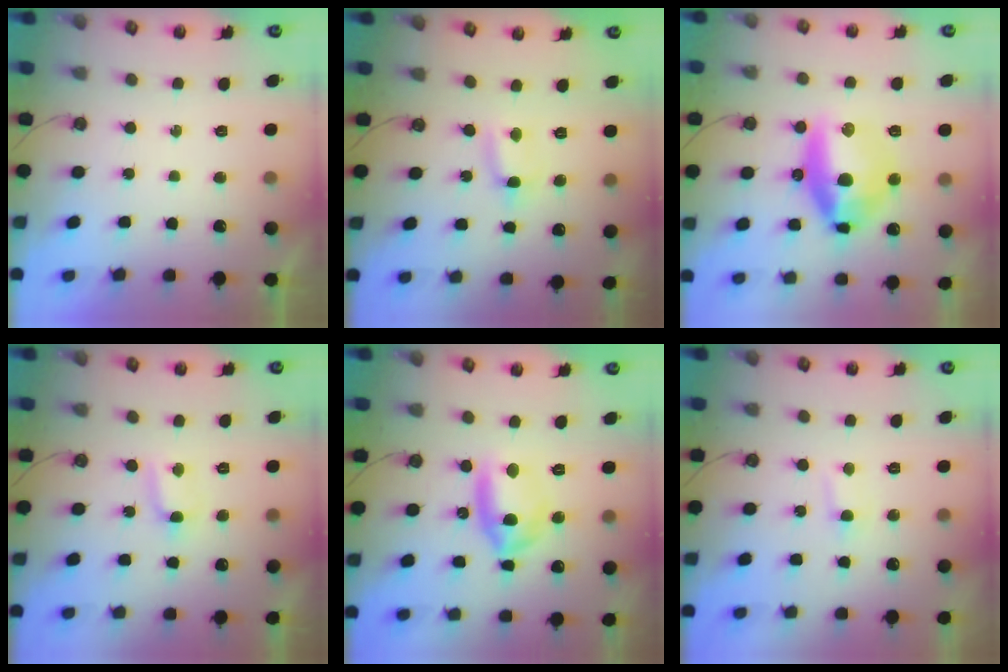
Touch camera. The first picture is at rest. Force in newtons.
{"total": 1.6, "press": 1.5, "slide": 0.6}
{"total": 15.4, "press": 15.2, "slide": 2.2}
{"total": 3.3, "press": 3.3, "slide": 0.4}
{"total": 10.3, "press": 10.2, "slide": 1.4}
{"total": 5.1, "press": 3.1, "slide": 4.1}